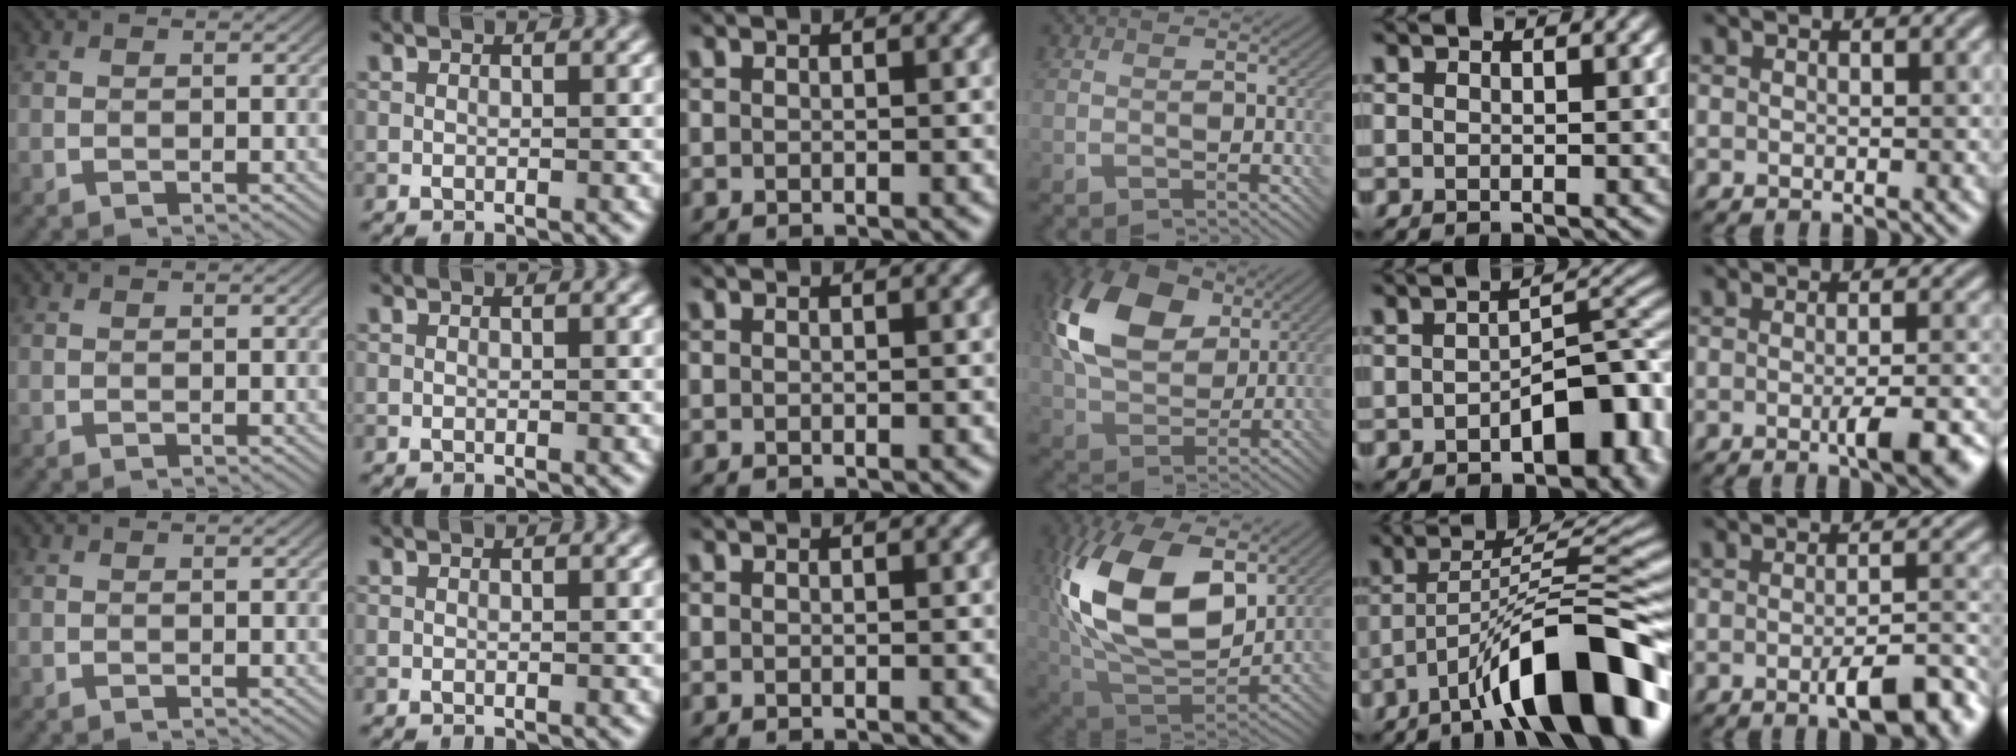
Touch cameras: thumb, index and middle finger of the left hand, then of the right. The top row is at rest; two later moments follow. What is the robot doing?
{"motion": "insert", "object": "bottle cap"}